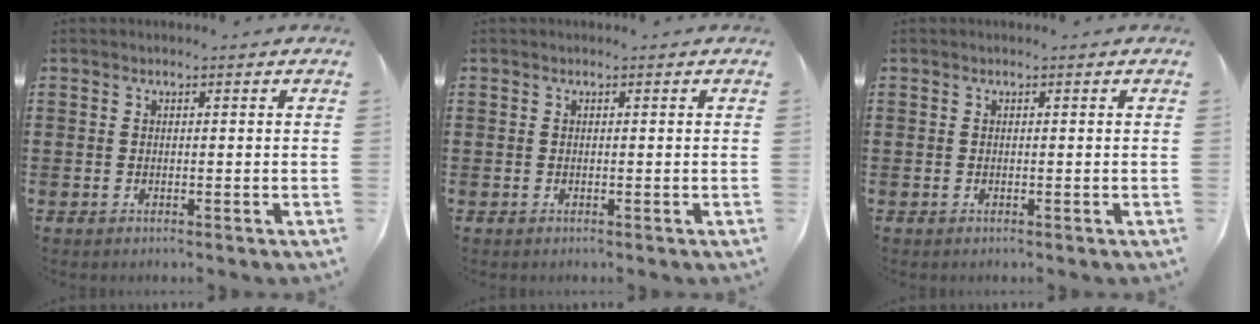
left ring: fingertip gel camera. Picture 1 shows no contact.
{"total": 0.0}
{"total": 0.0}